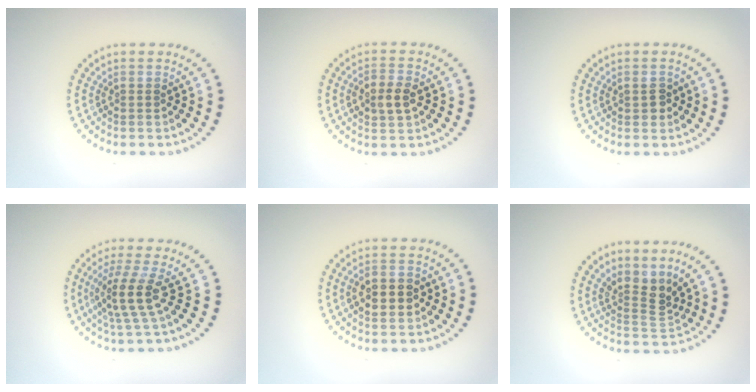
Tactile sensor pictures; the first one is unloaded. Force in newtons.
{"total": 2.8, "press": 2.8, "slide": 0.1}
{"total": 1.5, "press": 1.5, "slide": 0.3}
{"total": 3.7, "press": 2.8, "slide": 2.5}
{"total": 3.9, "press": 3.9, "slide": 0.2}
{"total": 3.0, "press": 2.0, "slide": 2.2}